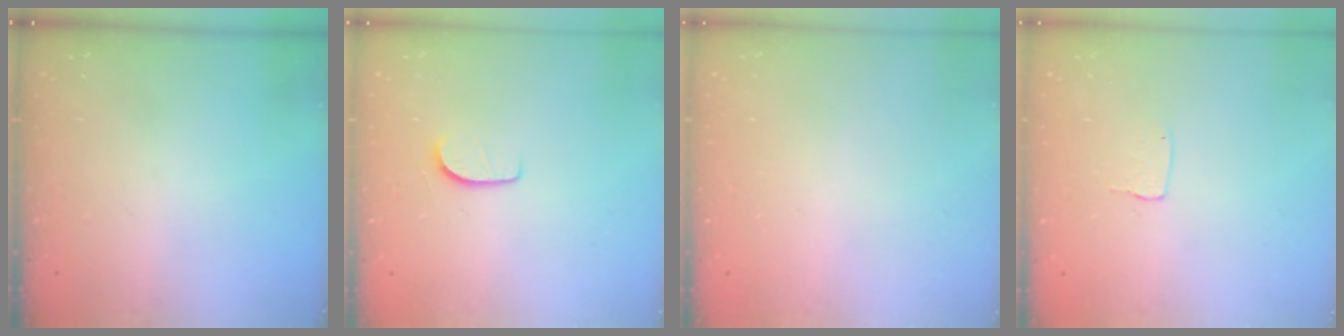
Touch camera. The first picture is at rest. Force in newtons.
{"total": 6.3, "press": 6.3, "slide": 0.7}
{"total": 0.0}
{"total": 3.2, "press": 3.2, "slide": 0.2}